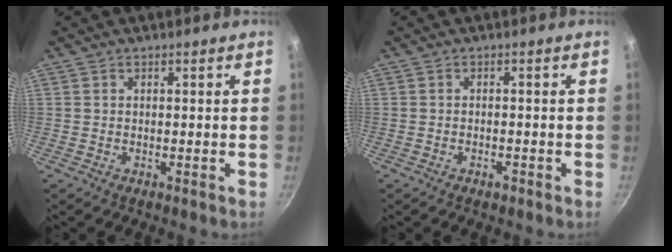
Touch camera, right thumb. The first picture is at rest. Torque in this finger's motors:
{"motor_torque": [-0.05, -0.05, -0.25, 0.08, -0.01]}